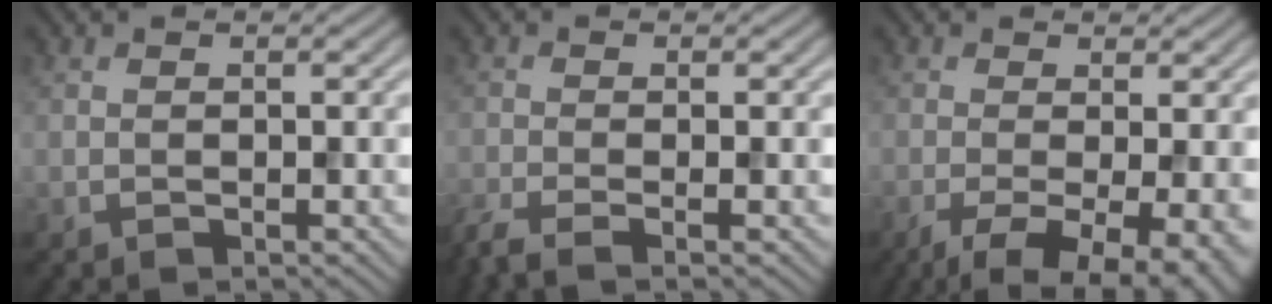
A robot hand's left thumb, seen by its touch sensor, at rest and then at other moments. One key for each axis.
{"total": 3.7, "fx": -2.4, "fy": 0.7, "fz": 2.7, "tx": -0.046, "ty": -0.006, "tz": -0.056}
{"total": 8.4, "fx": -3.5, "fy": 2.6, "fz": 7.1, "tx": -0.129, "ty": -0.020, "tz": -0.053}